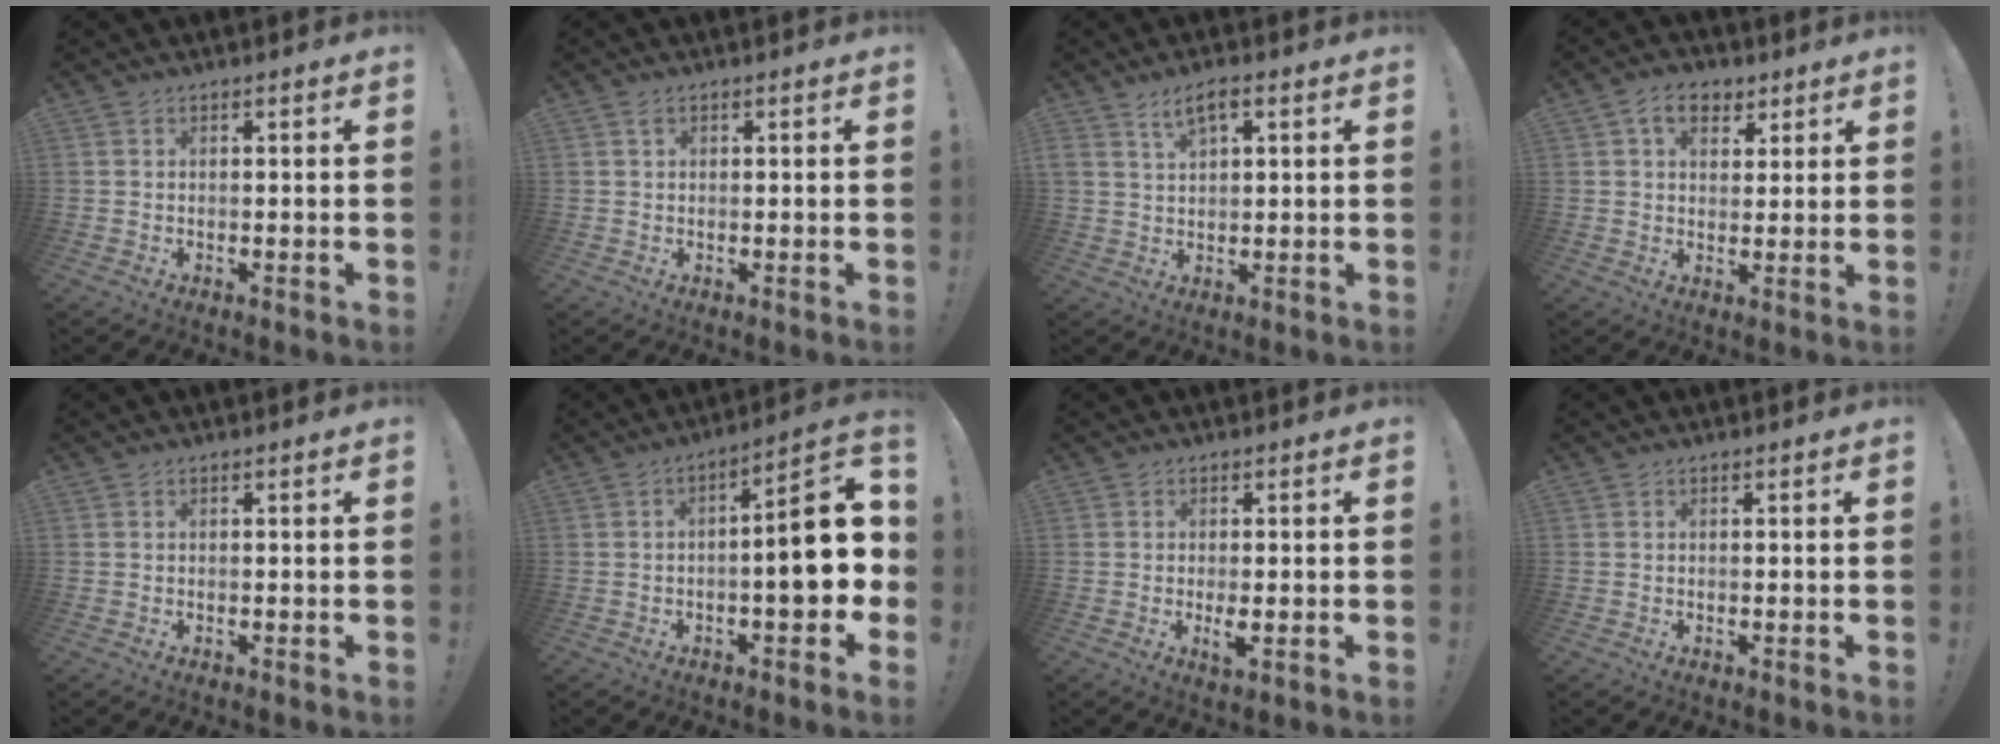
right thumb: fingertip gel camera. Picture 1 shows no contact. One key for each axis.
{"total": 1.0, "fx": 0.6, "fy": 0.8, "fz": 0.3, "tx": 0.001, "ty": -0.001, "tz": 0.009}
{"total": 5.0, "fx": 2.6, "fy": 2.0, "fz": 3.8, "tx": -0.070, "ty": -0.001, "tz": 0.045}
{"total": 8.0, "fx": 4.0, "fy": 5.6, "fz": 4.0, "tx": -0.060, "ty": -0.004, "tz": 0.076}
{"total": 0.0}
{"total": 15.0, "fx": -1.5, "fy": 5.1, "fz": 14.1, "tx": -0.170, "ty": 0.009, "tz": -0.023}
{"total": 3.3, "fx": -0.4, "fy": 0.5, "fz": 3.2, "tx": -0.061, "ty": -0.004, "tz": -0.007}
{"total": 0.0}